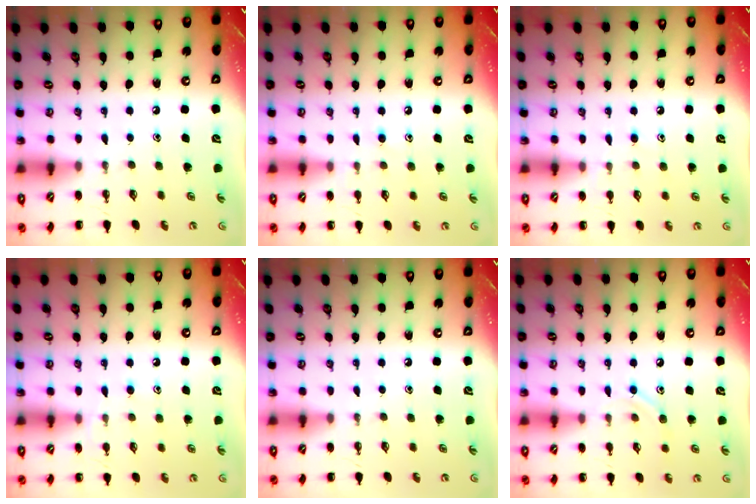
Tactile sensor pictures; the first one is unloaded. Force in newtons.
{"total": 6.8, "press": 6.5, "slide": 2.0}
{"total": 6.6, "press": 6.2, "slide": 2.3}
{"total": 5.6, "press": 5.2, "slide": 2.1}
{"total": 0.0}
{"total": 7.2, "press": 7.1, "slide": 1.4}